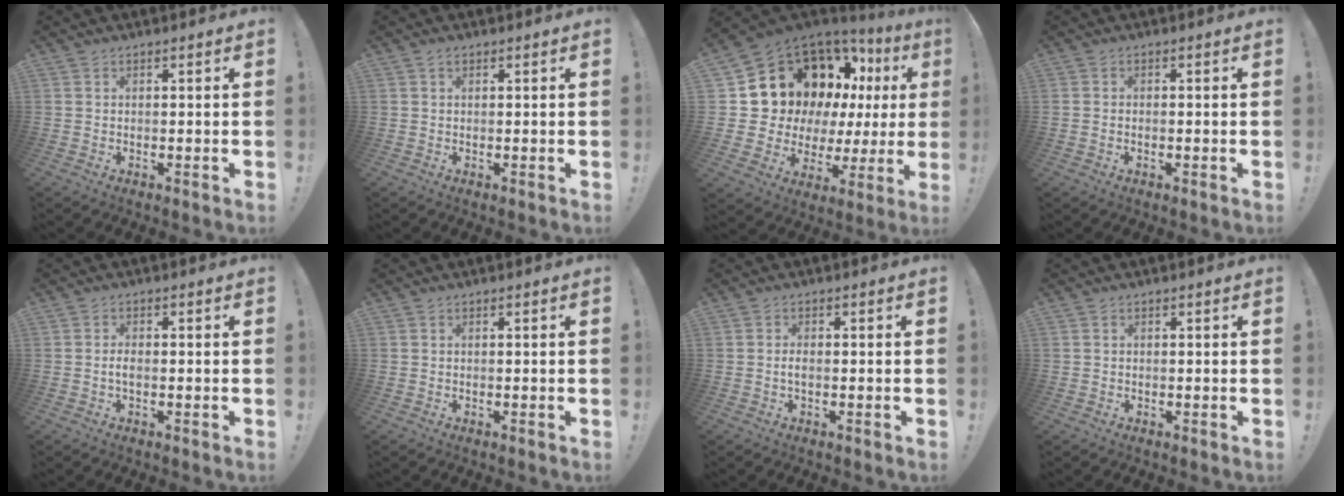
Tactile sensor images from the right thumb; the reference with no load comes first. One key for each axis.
{"total": 0.8, "fx": 0.5, "fy": 0.5, "fz": 0.4, "tx": -0.007, "ty": 0.000, "tz": 0.009}
{"total": 17.6, "fx": 9.3, "fy": 11.2, "fz": 10.0, "tx": -0.158, "ty": -0.066, "tz": 0.194}
{"total": 0.8, "fx": -0.5, "fy": 0.2, "fz": 0.5, "tx": -0.009, "ty": 0.003, "tz": -0.008}
{"total": 2.1, "fx": -0.6, "fy": 0.9, "fz": 1.8, "tx": -0.045, "ty": 0.004, "tz": -0.012}
{"total": 0.0}
{"total": 1.6, "fx": -0.6, "fy": 0.6, "fz": 1.4, "tx": -0.030, "ty": 0.006, "tz": -0.009}
{"total": 0.9, "fx": 0.2, "fy": 0.8, "fz": -0.2, "tx": 0.012, "ty": -0.002, "tz": 0.003}